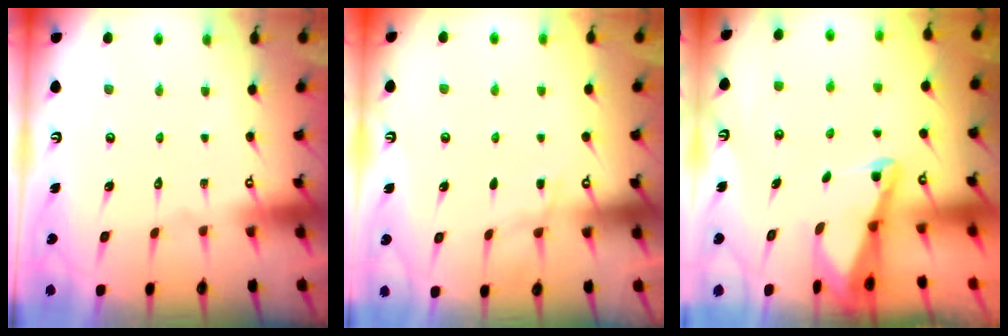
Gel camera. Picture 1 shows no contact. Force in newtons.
{"total": 4.9, "press": 4.8, "slide": 0.7}
{"total": 2.6, "press": 2.5, "slide": 0.6}